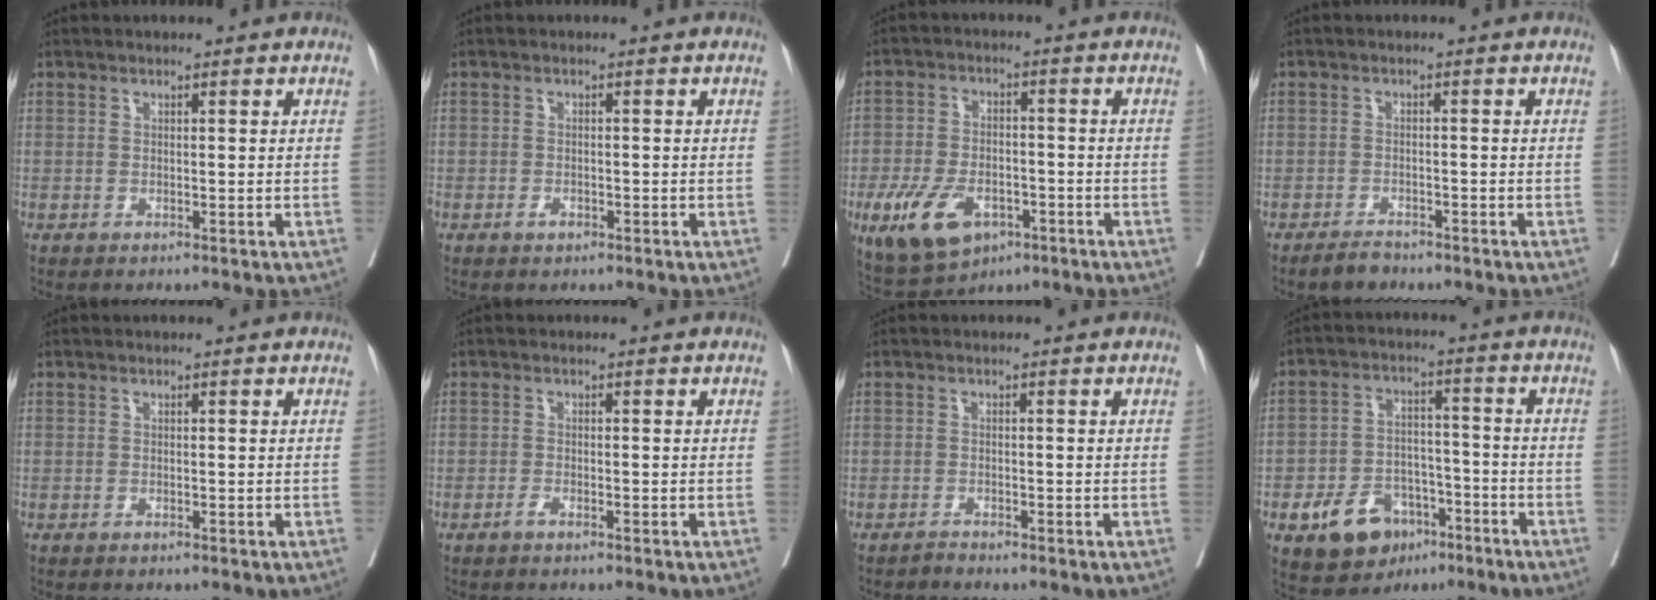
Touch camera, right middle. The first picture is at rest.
{"total": 1.0, "force": [-0.6, 0.6, 0.5], "torque": [-0.006, 0.002, -0.009]}
{"total": 10.6, "force": [-4.9, 6.1, 7.1], "torque": [-0.140, -0.004, -0.078]}
{"total": 2.1, "force": [-1.9, 0.7, 0.6], "torque": [-0.018, -0.003, -0.031]}
{"total": 0.0}
{"total": 0.7, "force": [-0.6, -0.1, 0.4], "torque": [-0.006, 0.000, -0.013]}
{"total": 0.8, "force": [-0.7, -0.2, -0.2], "torque": [0.000, -0.005, -0.014]}
{"total": 9.8, "force": [-5.5, 6.5, 4.8], "torque": [-0.082, 0.013, -0.087]}